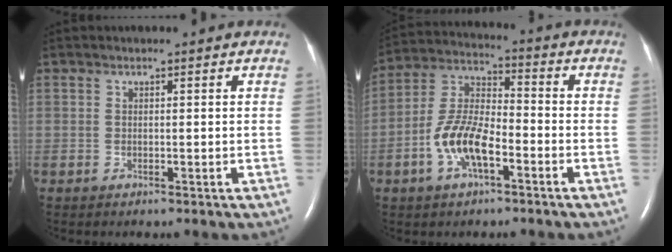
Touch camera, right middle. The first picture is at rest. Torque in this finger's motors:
{"motor_torque": [1.54, -0.60, 0.67, 0.21]}